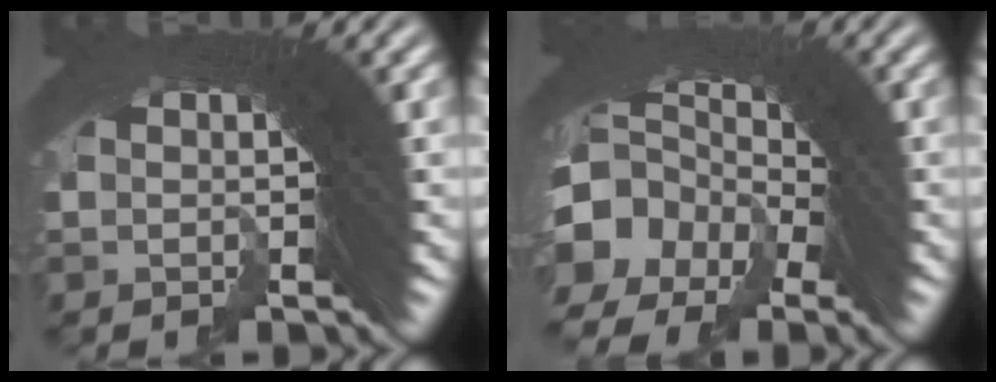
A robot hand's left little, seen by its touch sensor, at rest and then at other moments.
{"total": 8.3, "force": [-0.7, 6.4, 5.3], "torque": [-0.117, -0.020, -0.012]}